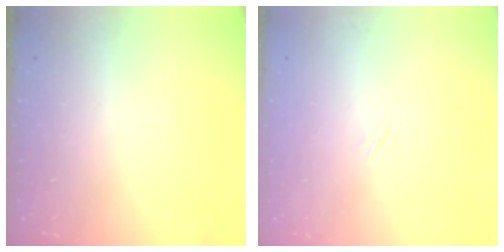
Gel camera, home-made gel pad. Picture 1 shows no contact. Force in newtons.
{"total": 1.5, "press": 1.5, "slide": 0.2}